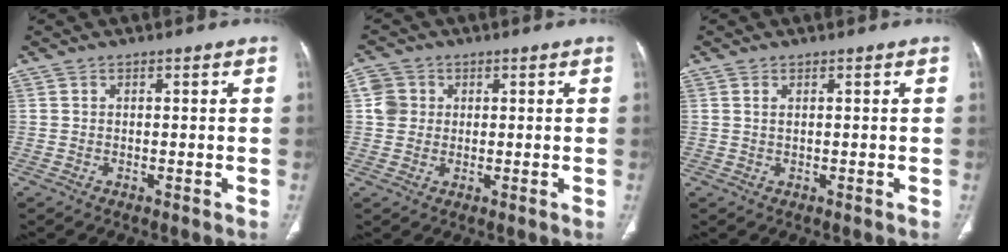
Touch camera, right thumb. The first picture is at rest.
{"total": 4.3, "force": [0.8, 4.1, 1.3], "torque": [-0.009, 0.006, 0.012]}
{"total": 0.8, "force": [0.3, 0.4, 0.7], "torque": [-0.017, 0.004, 0.010]}